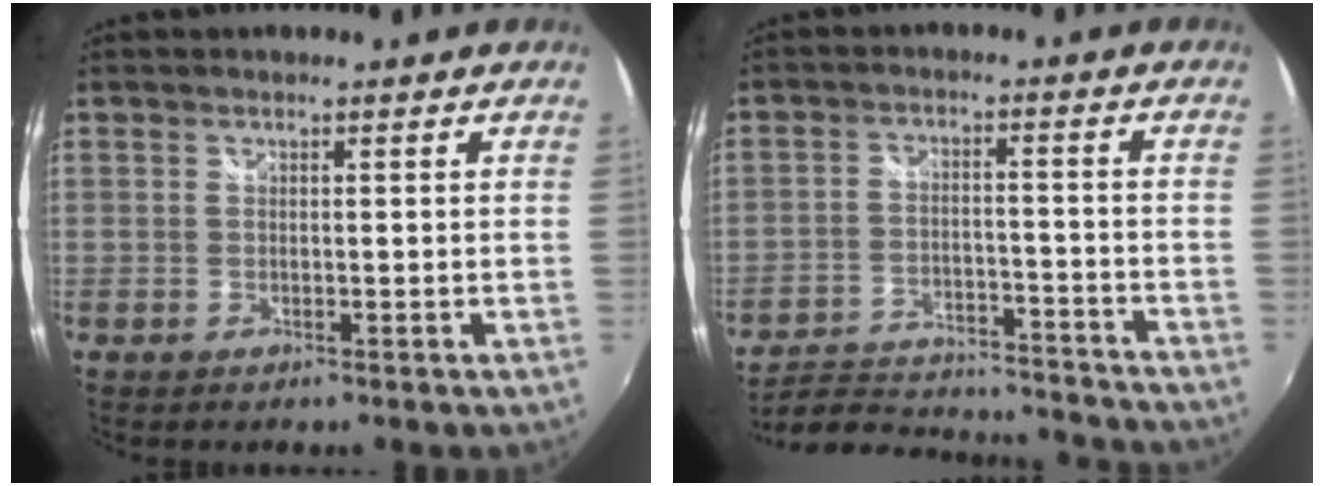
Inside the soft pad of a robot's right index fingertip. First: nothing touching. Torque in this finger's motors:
{"motor_torque": [0.00, 0.00, 0.10, 0.02]}